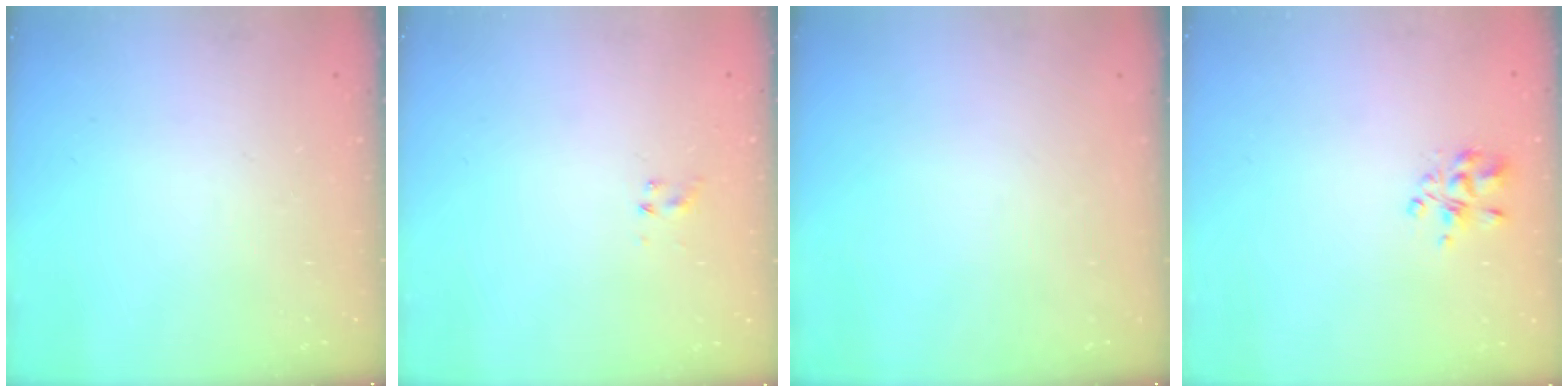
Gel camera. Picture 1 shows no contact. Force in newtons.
{"total": 1.0, "press": 0.9, "slide": 0.4}
{"total": 0.0}
{"total": 3.5, "press": 3.5, "slide": 0.2}